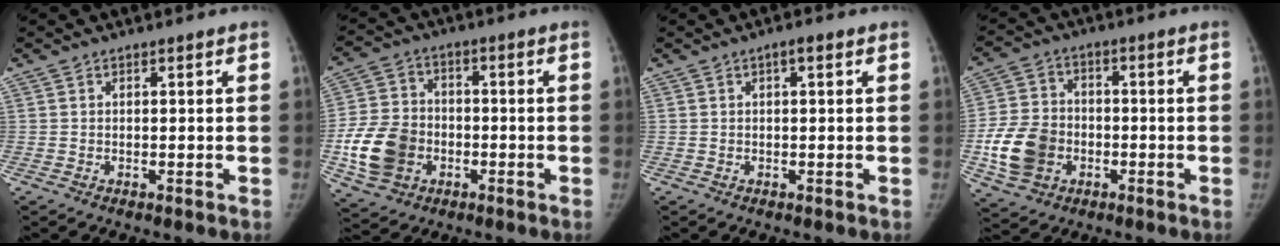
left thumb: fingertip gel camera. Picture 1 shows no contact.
{"total": 12.8, "force": [-3.5, 10.2, 7.0], "torque": [-0.120, 0.015, -0.065]}
{"total": 1.6, "force": [0.6, 0.5, 1.4], "torque": [-0.018, 0.005, 0.003]}
{"total": 12.0, "force": [-3.2, 9.6, 6.6], "torque": [-0.111, 0.015, -0.059]}